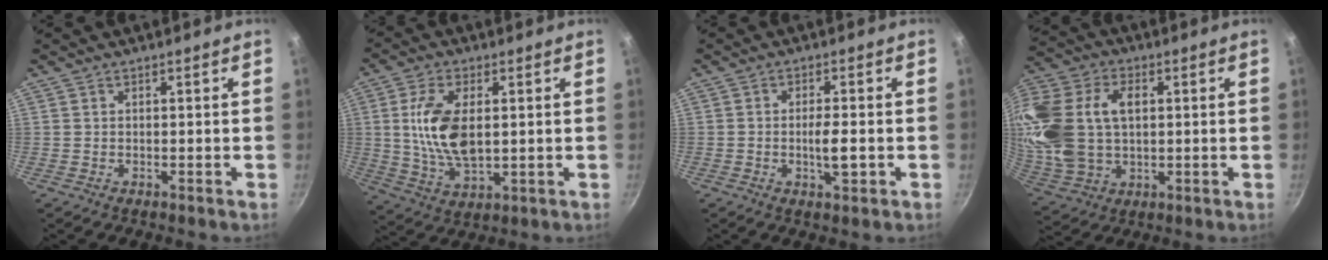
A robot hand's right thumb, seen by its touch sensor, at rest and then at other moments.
{"total": 12.3, "force": [1.4, 6.2, 10.5], "torque": [-0.207, -0.012, 0.034]}
{"total": 4.5, "force": [-0.9, 1.6, 4.1], "torque": [-0.068, -0.002, -0.014]}
{"total": 24.9, "force": [3.5, 16.4, 18.4], "torque": [-0.447, 0.024, 0.076]}